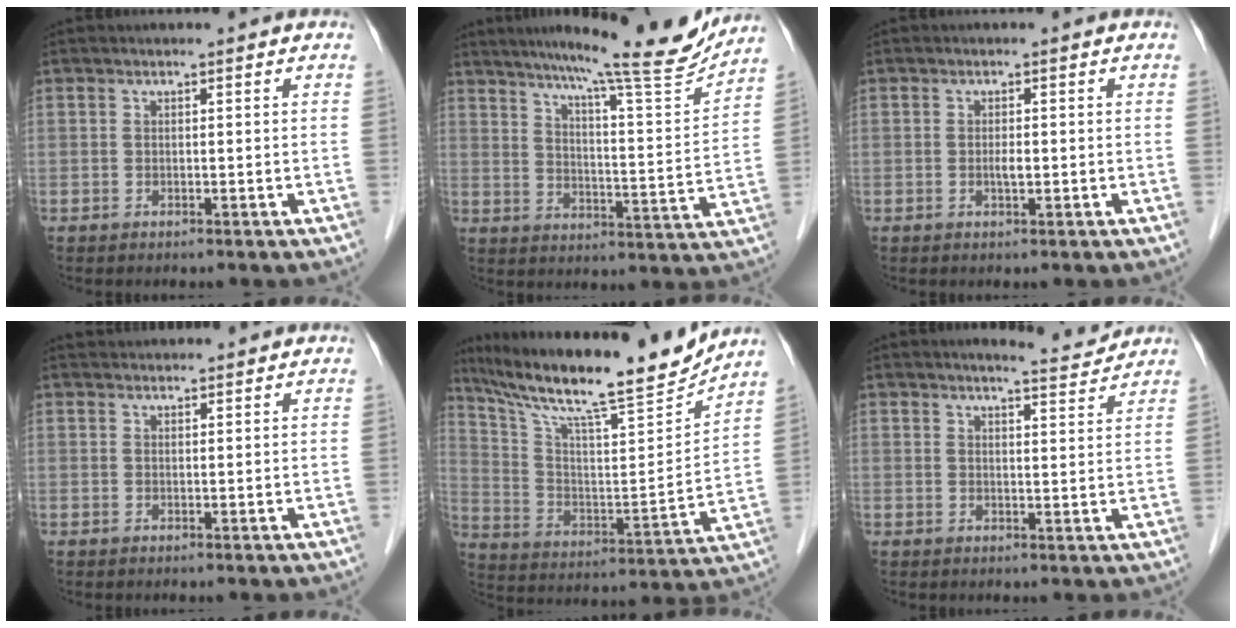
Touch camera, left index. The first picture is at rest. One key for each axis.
{"total": 17.6, "fx": 15.5, "fy": -0.2, "fz": 8.3, "tx": -0.123, "ty": -0.035, "tz": 0.213}
{"total": 1.1, "fx": -0.4, "fy": 0.2, "fz": 1.0, "tx": -0.018, "ty": -0.005, "tz": -0.007}
{"total": 4.4, "fx": 4.2, "fy": 0.8, "fz": 0.8, "tx": -0.010, "ty": 0.031, "tz": 0.057}
{"total": 21.3, "fx": 18.4, "fy": 1.0, "fz": 10.7, "tx": -0.196, "ty": -0.018, "tz": 0.297}
{"total": 4.4, "fx": 4.3, "fy": -0.1, "fz": 0.7, "tx": -0.021, "ty": -0.013, "tz": 0.054}